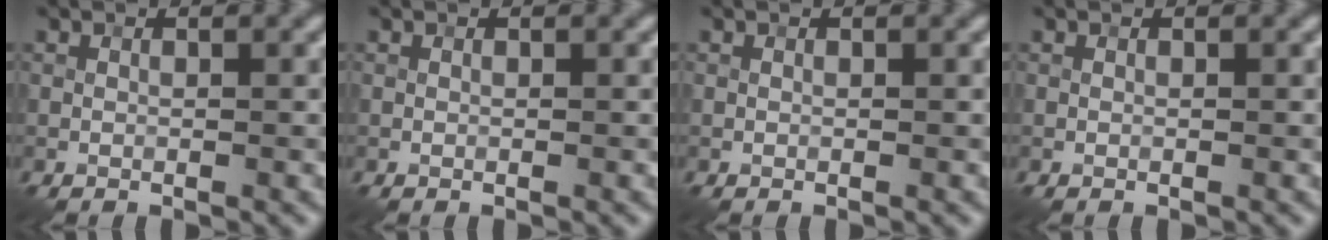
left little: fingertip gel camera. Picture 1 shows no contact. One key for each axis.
{"total": 0.0}
{"total": 0.0}
{"total": 0.0}